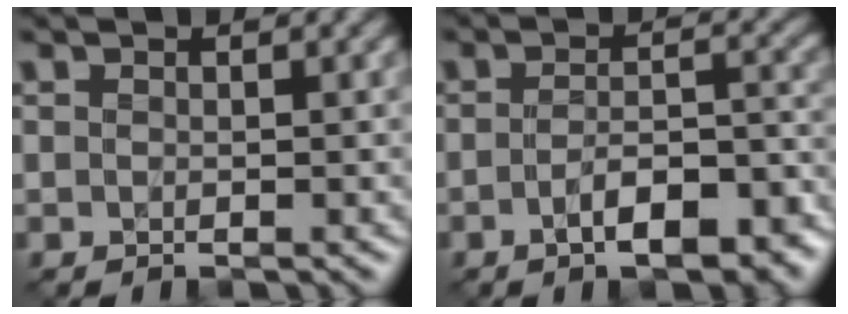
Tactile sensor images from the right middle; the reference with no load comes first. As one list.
[{"total": 6.4, "force": [-3.0, 2.3, 5.1], "torque": [-0.079, 0.004, -0.045]}]